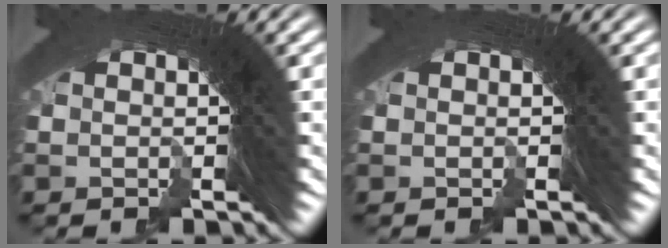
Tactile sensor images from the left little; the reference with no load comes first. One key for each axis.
{"total": 0.0}